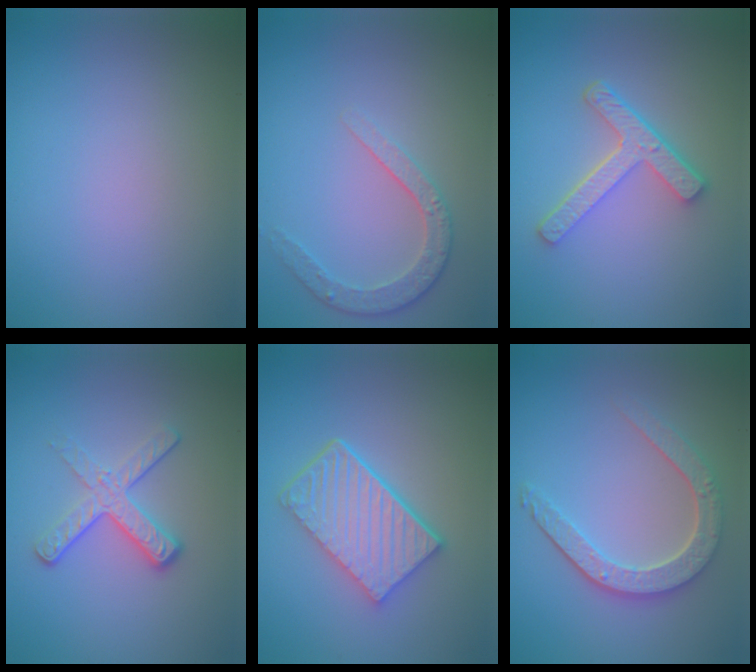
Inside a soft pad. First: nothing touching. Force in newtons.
{"total": 2.6, "press": 2.5, "slide": 1.0}
{"total": 4.4, "press": 3.3, "slide": 2.9}
{"total": 3.5, "press": 2.4, "slide": 2.5}
{"total": 5.6, "press": 4.2, "slide": 3.7}
{"total": 4.3, "press": 3.6, "slide": 2.4}